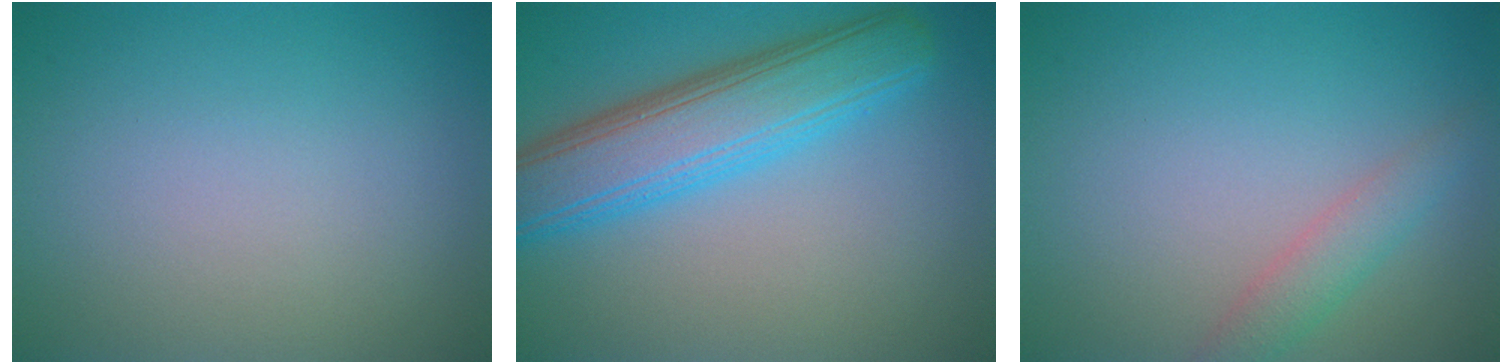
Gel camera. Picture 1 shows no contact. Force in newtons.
{"total": 7.4, "press": 7.4, "slide": 0.4}
{"total": 2.2, "press": 2.2, "slide": 0.1}